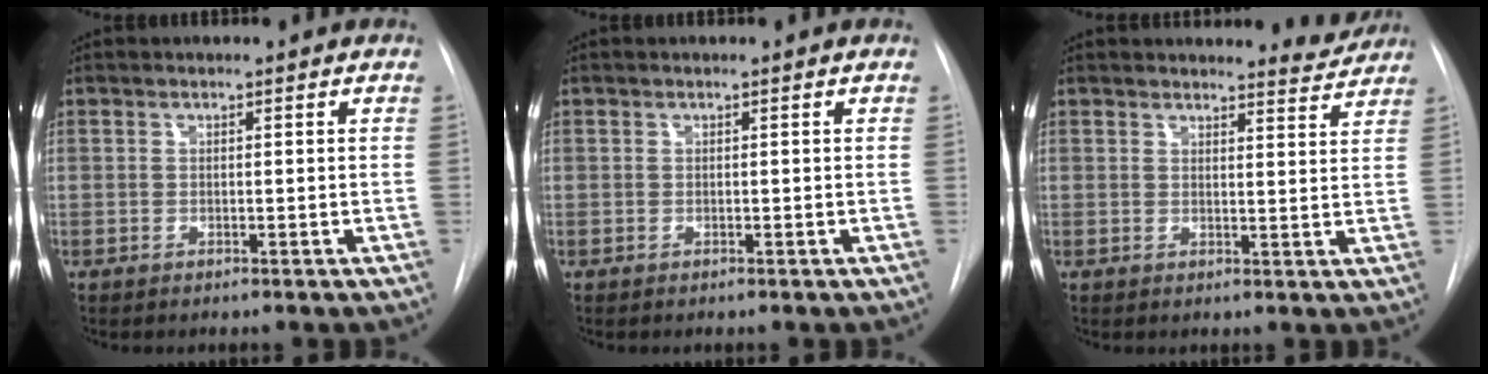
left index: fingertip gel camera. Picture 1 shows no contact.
{"total": 0.0}
{"total": 4.9, "force": [4.8, 0.5, -0.1], "torque": [0.006, -0.021, 0.044]}